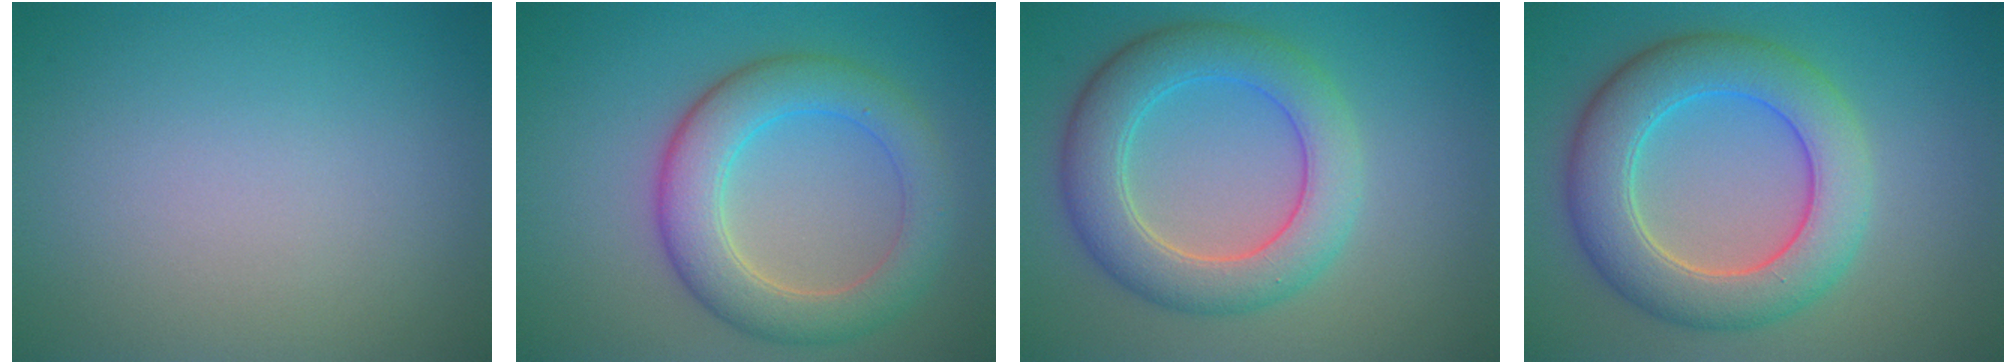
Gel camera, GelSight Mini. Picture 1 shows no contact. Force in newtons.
{"total": 6.0, "press": 6.0, "slide": 0.1}
{"total": 6.3, "press": 6.3, "slide": 0.2}
{"total": 7.6, "press": 7.6, "slide": 0.6}